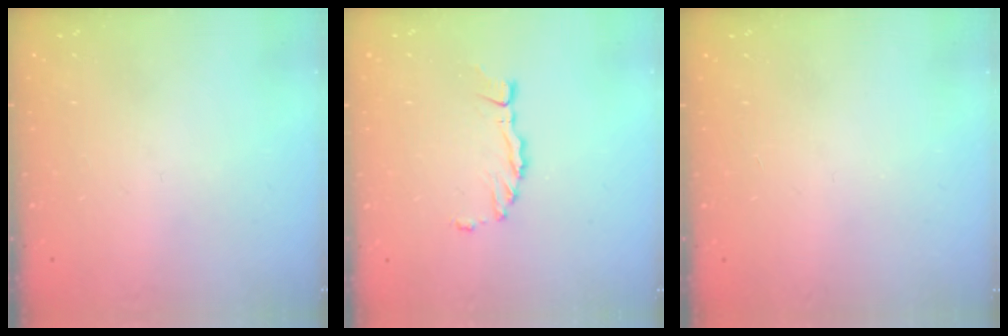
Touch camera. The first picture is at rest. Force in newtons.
{"total": 2.7, "press": 2.7, "slide": 0.2}
{"total": 1.6, "press": 1.5, "slide": 0.3}